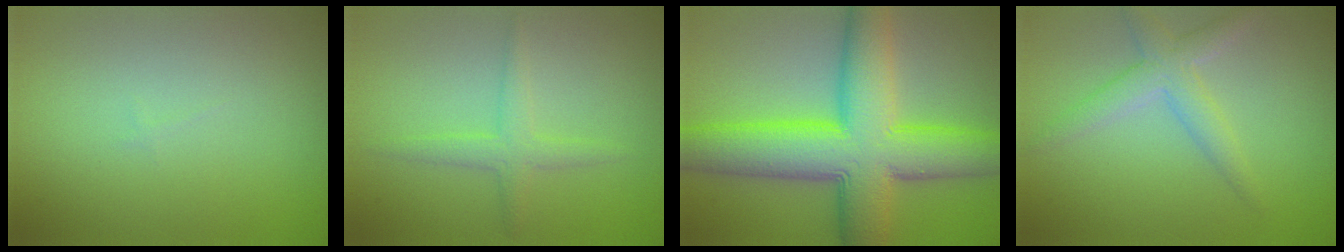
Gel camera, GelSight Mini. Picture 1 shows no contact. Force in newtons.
{"total": 2.0, "press": 2.0, "slide": 0.1}
{"total": 11.9, "press": 11.9, "slide": 0.4}
{"total": 3.0, "press": 3.0, "slide": 0.3}